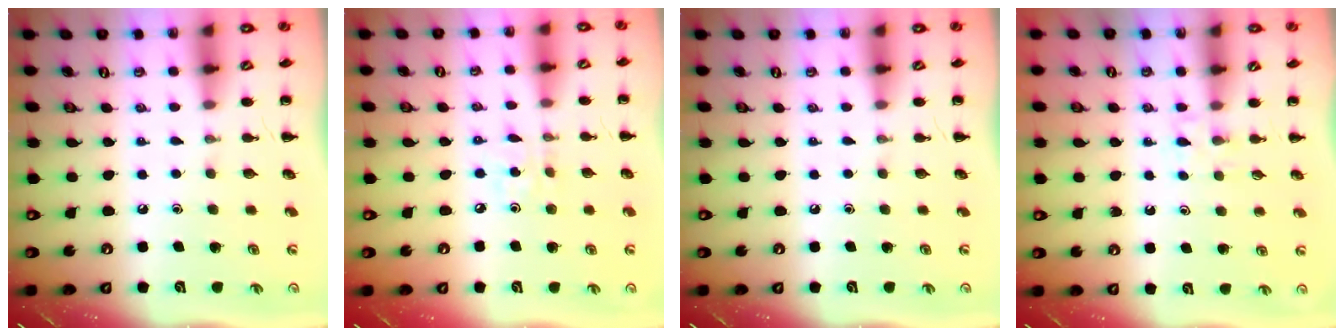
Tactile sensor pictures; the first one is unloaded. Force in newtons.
{"total": 2.8, "press": 2.7, "slide": 0.9}
{"total": 0.0}
{"total": 3.2, "press": 3.0, "slide": 1.1}